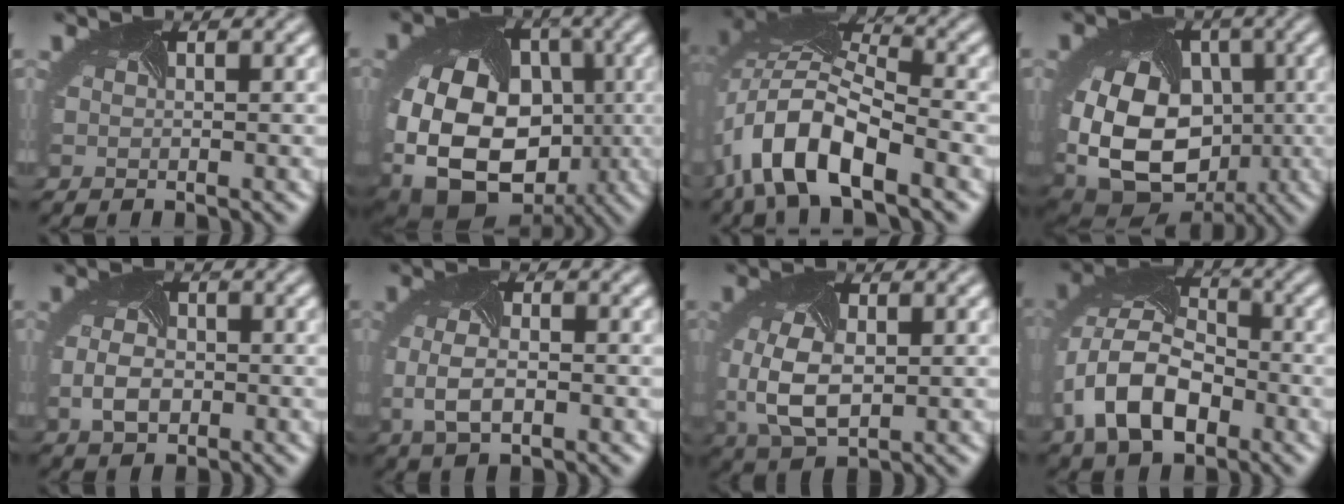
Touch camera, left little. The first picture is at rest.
{"total": 20.5, "force": [-3.8, 16.3, 11.8], "torque": [-0.244, -0.034, -0.064]}
{"total": 10.4, "force": [-5.8, 4.1, 7.6], "torque": [-0.158, 0.001, -0.105]}
{"total": 18.8, "force": [-2.2, 14.8, 11.5], "torque": [-0.241, -0.028, -0.038]}
{"total": 3.0, "force": [-1.1, 2.0, 1.9], "torque": [-0.046, -0.003, -0.014]}
{"total": 3.7, "force": [-1.1, 1.9, 3.0], "torque": [-0.072, -0.007, -0.011]}
{"total": 5.9, "force": [-1.1, 3.7, 4.5], "torque": [-0.129, -0.014, -0.005]}
{"total": 9.5, "force": [-4.0, 5.9, 6.4], "torque": [-0.151, -0.011, -0.071]}